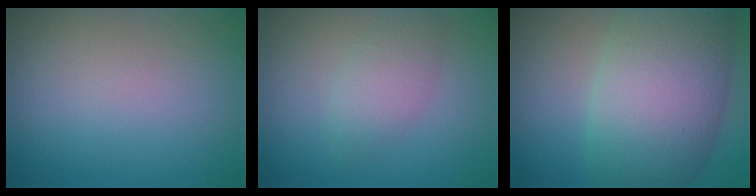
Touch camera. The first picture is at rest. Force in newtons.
{"total": 2.7, "press": 2.7, "slide": 0.1}
{"total": 11.3, "press": 11.3, "slide": 0.5}